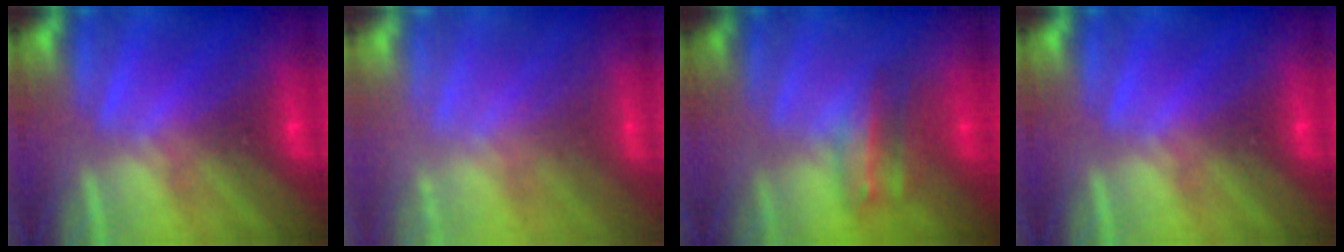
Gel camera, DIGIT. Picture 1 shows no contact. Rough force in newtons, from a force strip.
{"total": 2.2}
{"total": 2.6}
{"total": 0.0}